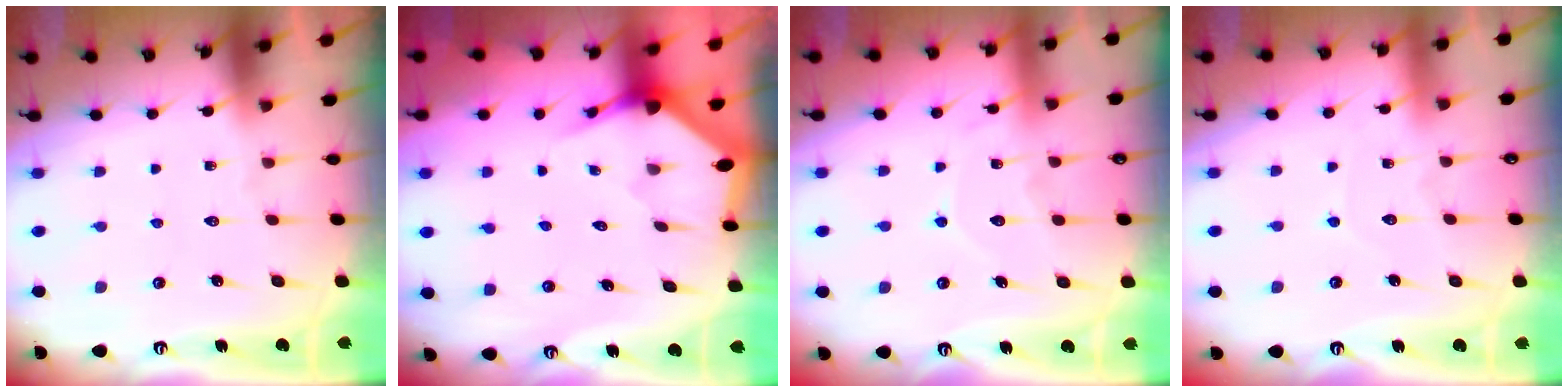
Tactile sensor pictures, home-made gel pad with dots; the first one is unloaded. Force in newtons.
{"total": 3.0, "press": 3.0, "slide": 0.1}
{"total": 8.8, "press": 8.8, "slide": 0.9}
{"total": 2.4, "press": 2.4, "slide": 0.3}